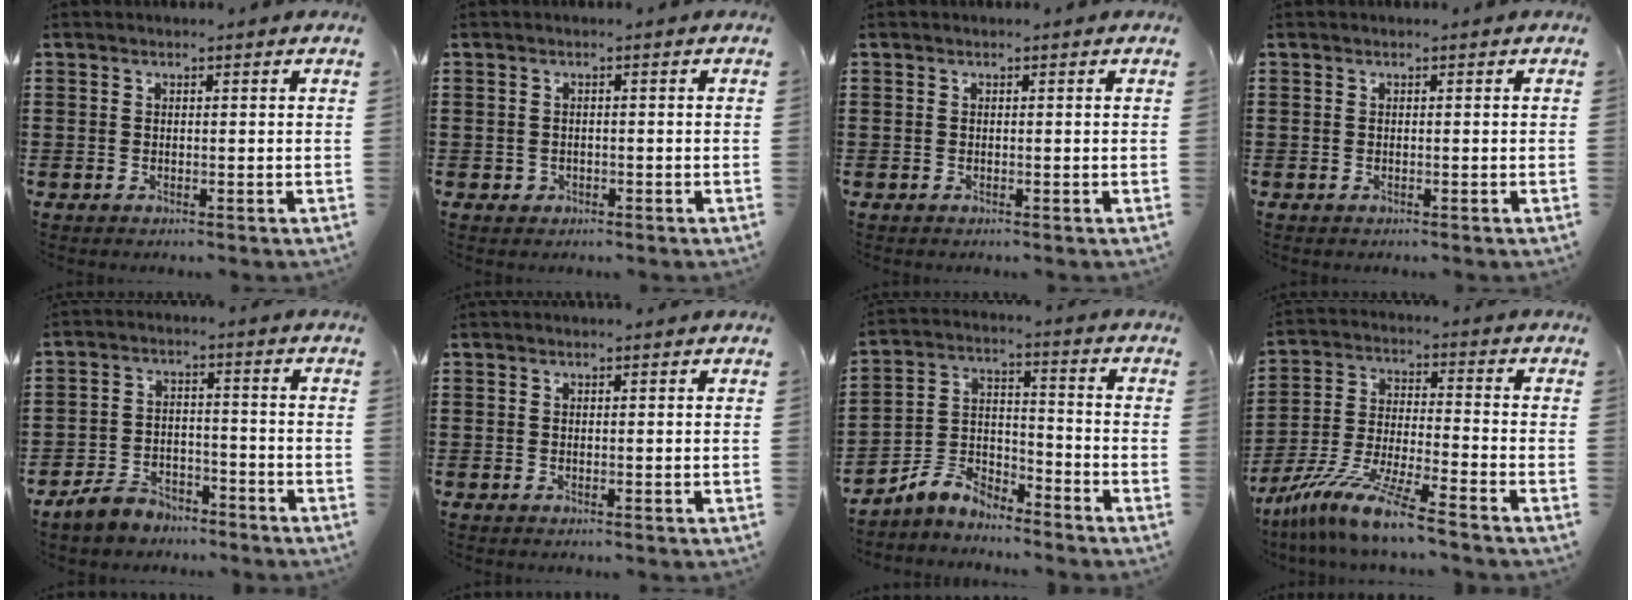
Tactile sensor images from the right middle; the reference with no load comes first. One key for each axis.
{"total": 0.9, "fx": -0.4, "fy": 0.8, "fz": 0.1, "tx": -0.006, "ty": 0.002, "tz": -0.009}
{"total": 0.0}
{"total": 0.0}
{"total": 4.9, "fx": -4.6, "fy": 1.8, "fz": 0.3, "tx": -0.025, "ty": 0.007, "tz": -0.098}
{"total": 0.0}
{"total": 6.2, "fx": -5.6, "fy": 2.2, "fz": 1.1, "tx": -0.040, "ty": 0.000, "tz": -0.118}
{"total": 10.7, "fx": -9.1, "fy": -0.4, "fz": 5.6, "tx": -0.118, "ty": -0.006, "tz": -0.182}